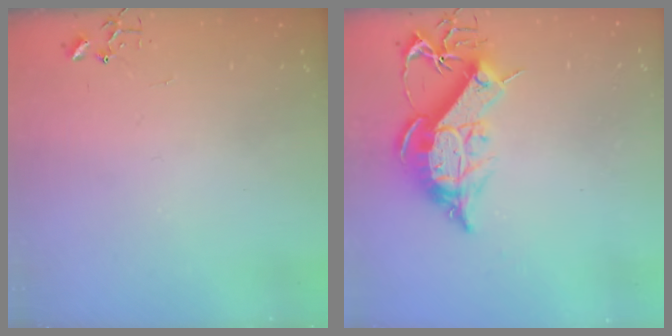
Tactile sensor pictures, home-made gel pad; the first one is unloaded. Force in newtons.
{"total": 14.4, "press": 14.4, "slide": 1.2}